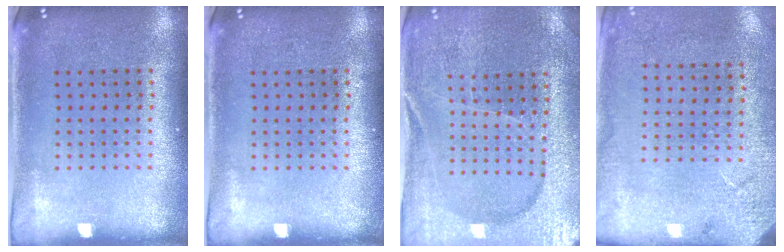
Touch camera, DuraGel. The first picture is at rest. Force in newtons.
{"total": 0.0}
{"total": 3.1, "press": 3.1, "slide": 0.4}
{"total": 2.6, "press": 2.3, "slide": 1.2}